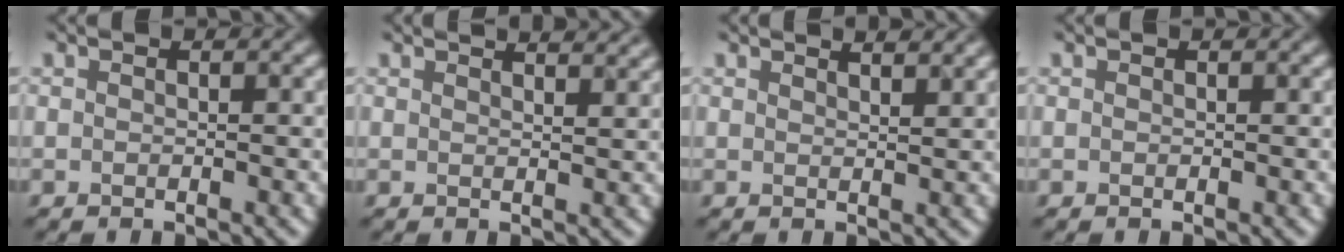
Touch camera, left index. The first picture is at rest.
{"total": 4.4, "force": [3.6, 1.4, 1.9], "torque": [0.001, 0.025, 0.015]}
{"total": 3.1, "force": [2.6, 0.9, 1.4], "torque": [0.001, 0.015, 0.017]}
{"total": 0.0}